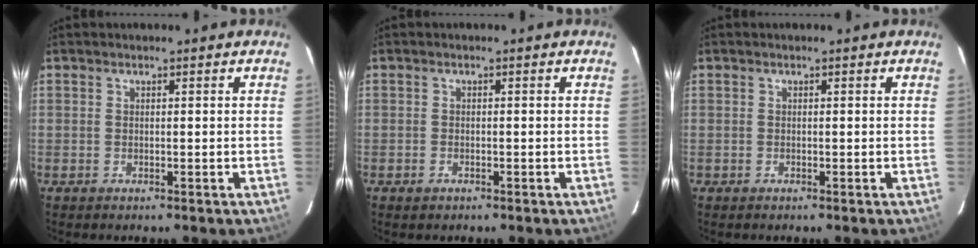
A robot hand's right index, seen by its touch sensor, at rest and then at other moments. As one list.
[{"total": 1.1, "force": [-0.7, 0.8, 0.3], "torque": [-0.007, 0.000, -0.012]}, {"total": 0.7, "force": [-0.3, 0.6, -0.1], "torque": [0.001, 0.002, -0.006]}]